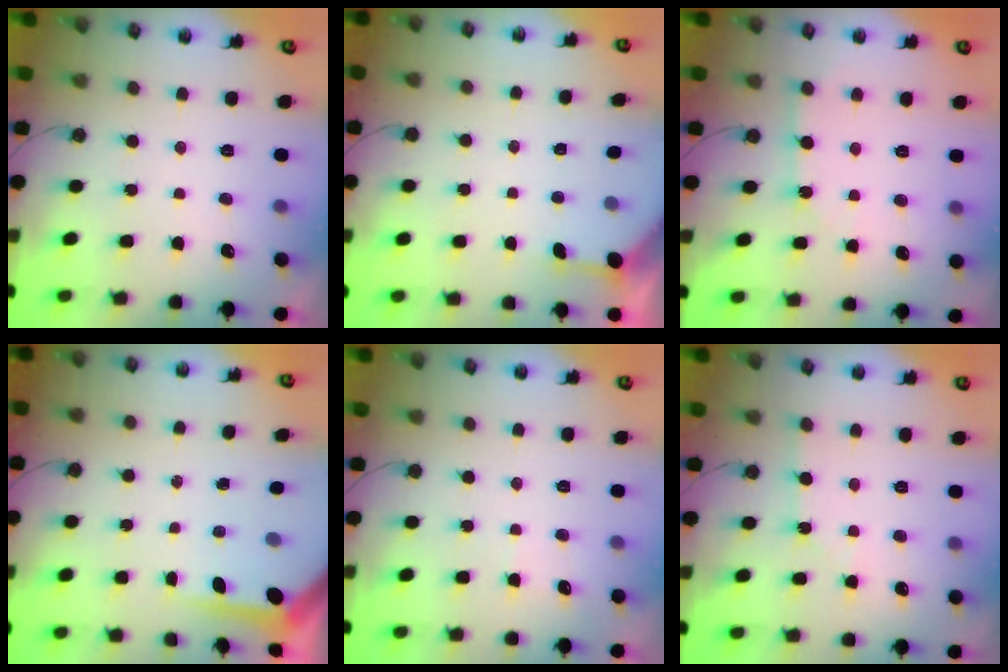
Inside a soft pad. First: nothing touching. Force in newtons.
{"total": 2.9, "press": 2.8, "slide": 0.3}
{"total": 5.8, "press": 5.8, "slide": 0.5}
{"total": 4.4, "press": 4.4, "slide": 0.4}
{"total": 5.2, "press": 5.1, "slide": 0.7}
{"total": 1.8, "press": 1.8, "slide": 0.3}